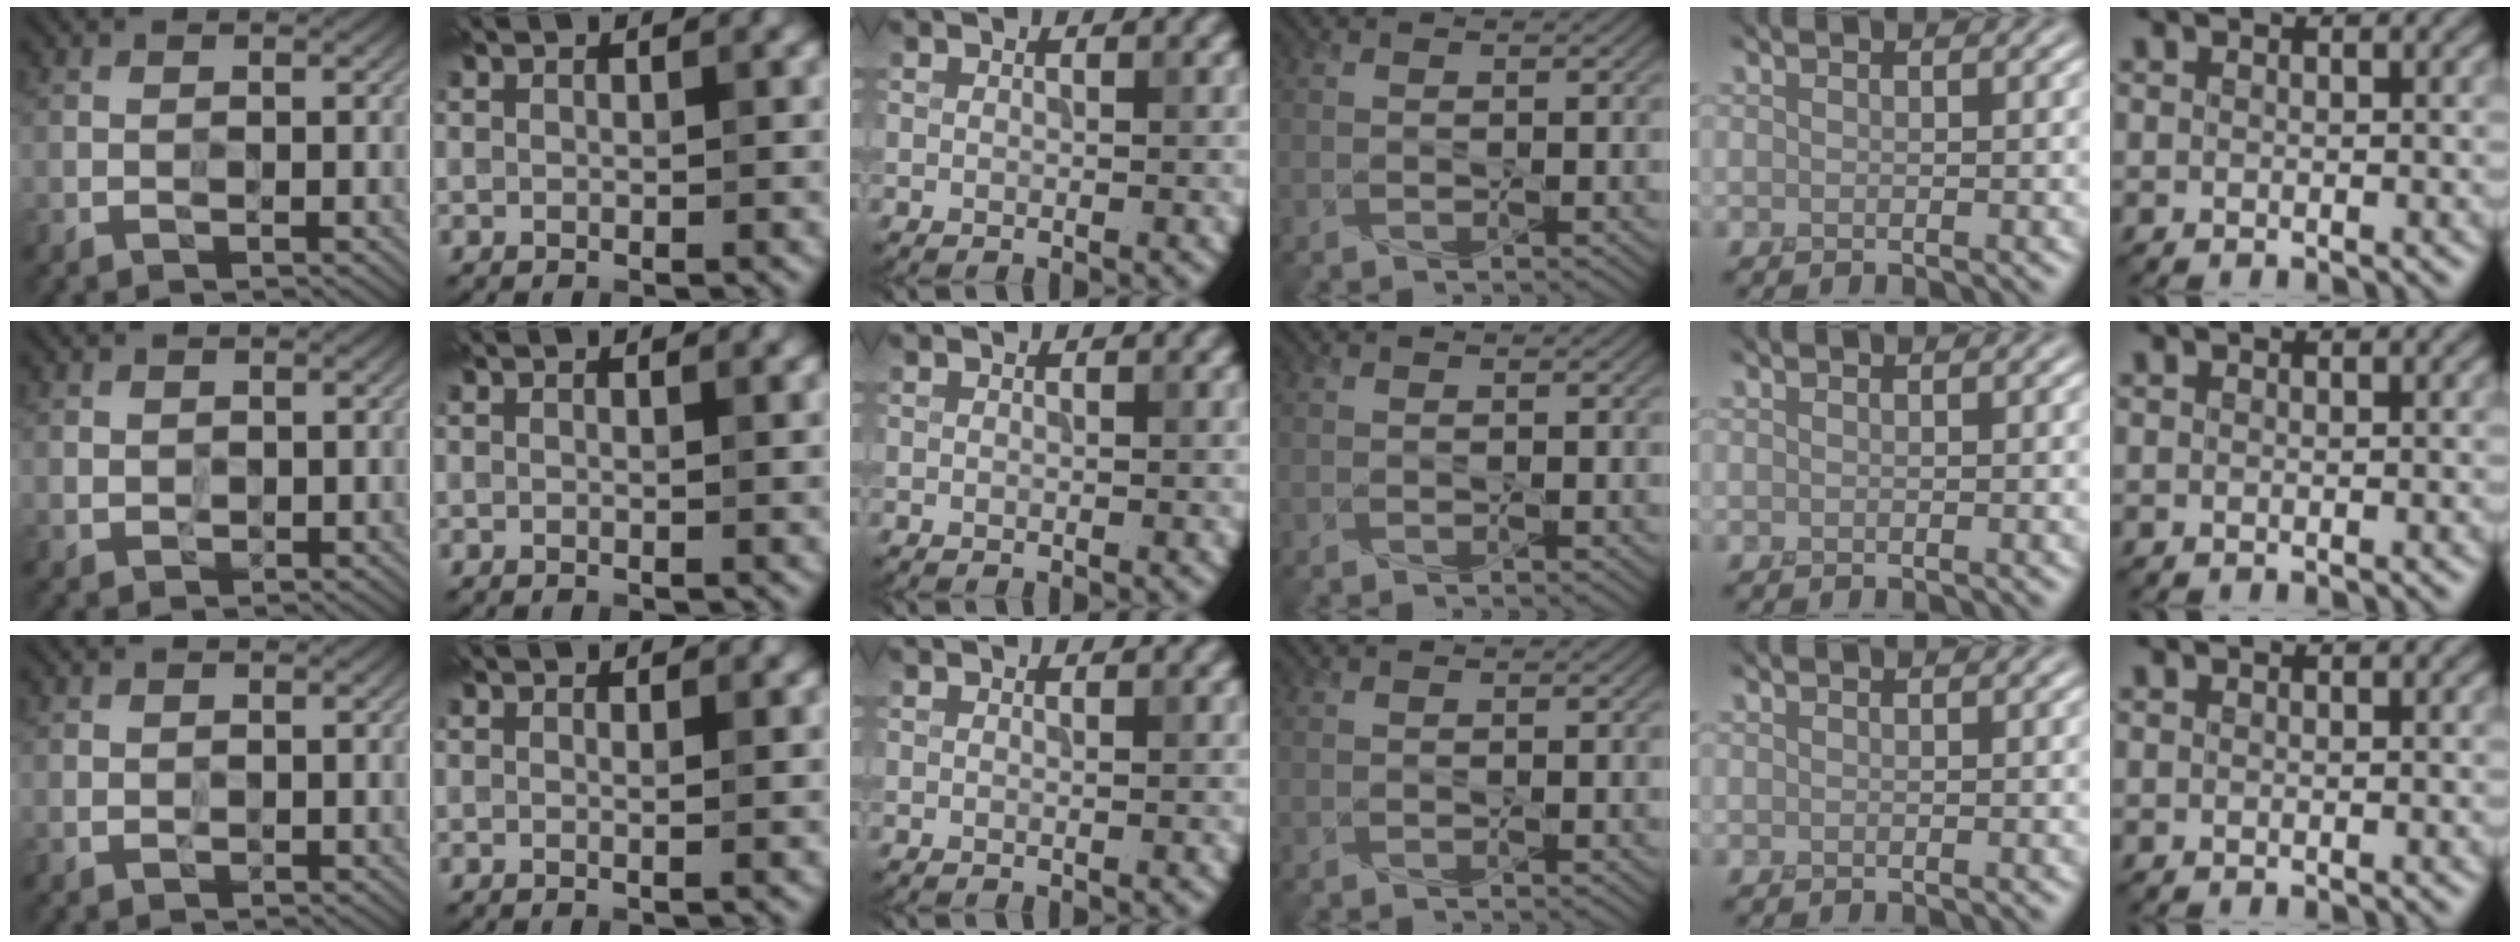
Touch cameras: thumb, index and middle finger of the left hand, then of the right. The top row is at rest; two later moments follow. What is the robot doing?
{"motion": "screw", "object": "spray bottle"}